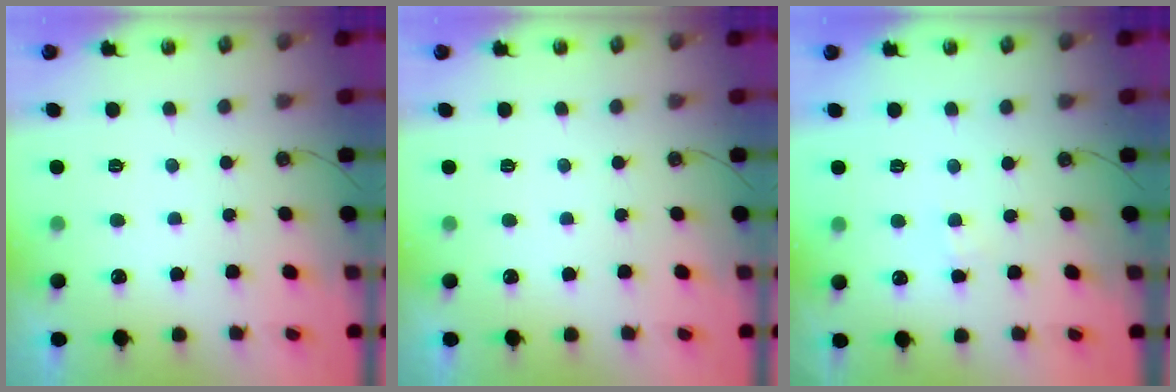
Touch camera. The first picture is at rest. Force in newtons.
{"total": 0.0}
{"total": 1.6, "press": 1.6, "slide": 0.3}